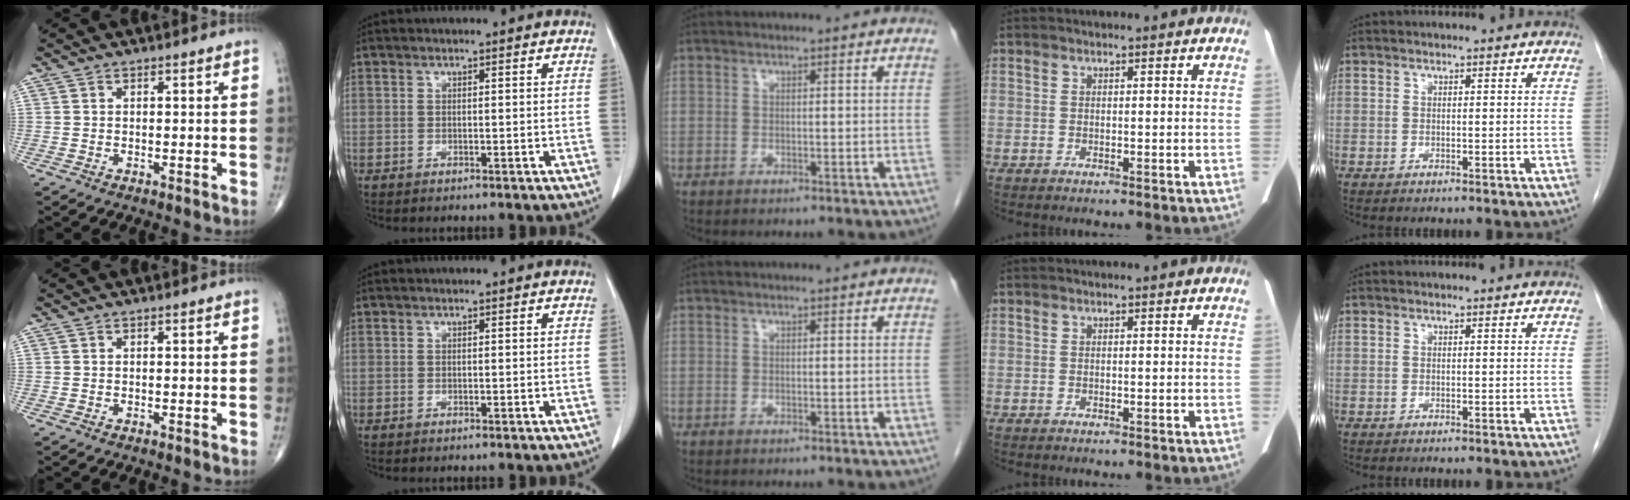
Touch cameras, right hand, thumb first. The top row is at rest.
{}